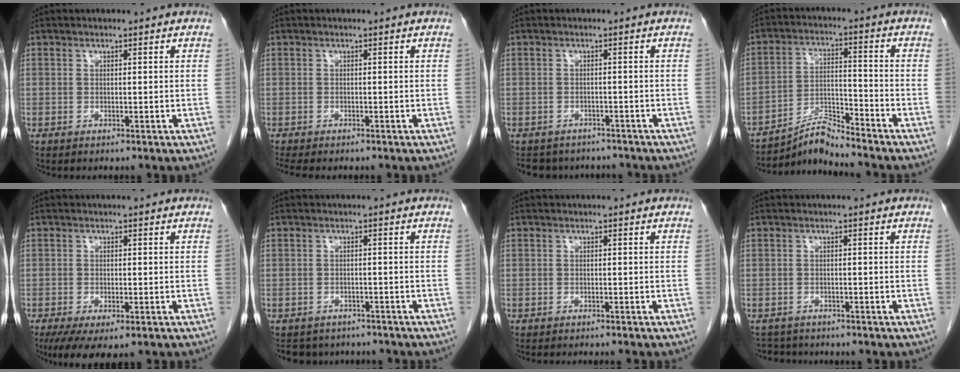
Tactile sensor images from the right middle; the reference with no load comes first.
{"total": 3.9, "force": [-3.3, 0.9, 1.8], "torque": [-0.023, -0.009, -0.048]}
{"total": 7.6, "force": [-6.9, 3.1, 1.1], "torque": [-0.019, 0.004, -0.083]}
{"total": 6.3, "force": [-6.1, -1.0, 0.7], "torque": [-0.022, 0.004, -0.111]}
{"total": 6.9, "force": [-4.4, 2.2, 4.8], "torque": [-0.073, -0.019, -0.069]}
{"total": 7.3, "force": [-6.6, 2.9, 1.0], "torque": [-0.016, 0.004, -0.081]}
{"total": 4.1, "force": [-3.7, 0.1, 1.7], "torque": [-0.014, -0.004, -0.051]}
{"total": 3.8, "force": [-3.6, 1.1, 0.0], "torque": [0.001, -0.006, -0.056]}